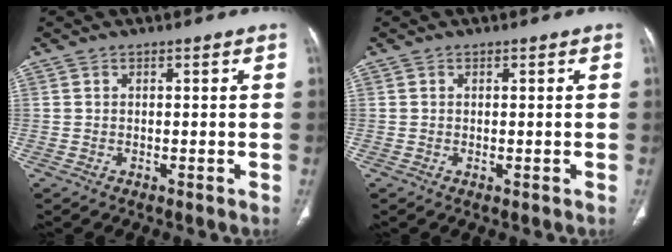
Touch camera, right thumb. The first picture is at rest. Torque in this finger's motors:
{"motor_torque": [0.62, 0.58, 0.11, -0.64, 0.03]}